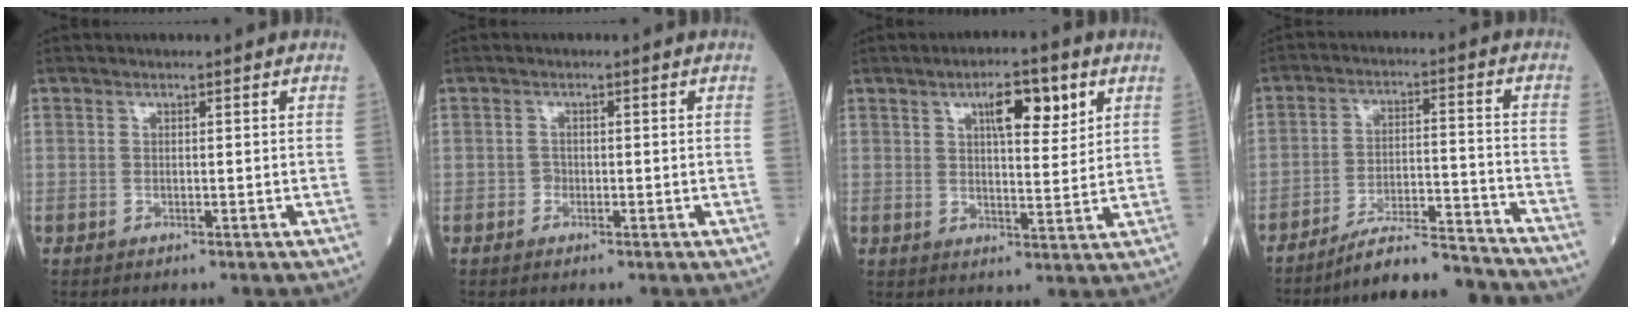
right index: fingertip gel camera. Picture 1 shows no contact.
{"total": 0.7, "force": [-0.4, 0.5, 0.2], "torque": [0.002, 0.004, -0.012]}
{"total": 7.8, "force": [3.7, 2.2, 6.5], "torque": [-0.101, 0.007, 0.056]}
{"total": 12.3, "force": [-11.9, -0.2, 3.2], "torque": [-0.040, 0.014, -0.195]}